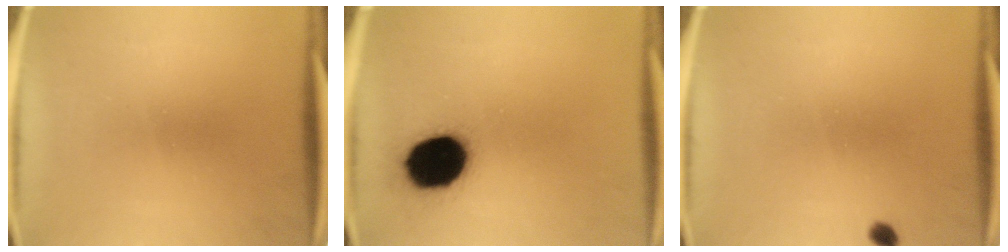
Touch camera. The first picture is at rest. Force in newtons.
{"total": 16.9}
{"total": 1.3}